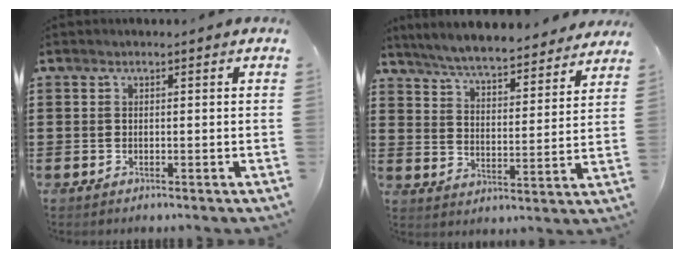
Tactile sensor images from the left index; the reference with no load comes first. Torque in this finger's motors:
{"motor_torque": [1.27, -0.87, 0.50, 0.21]}